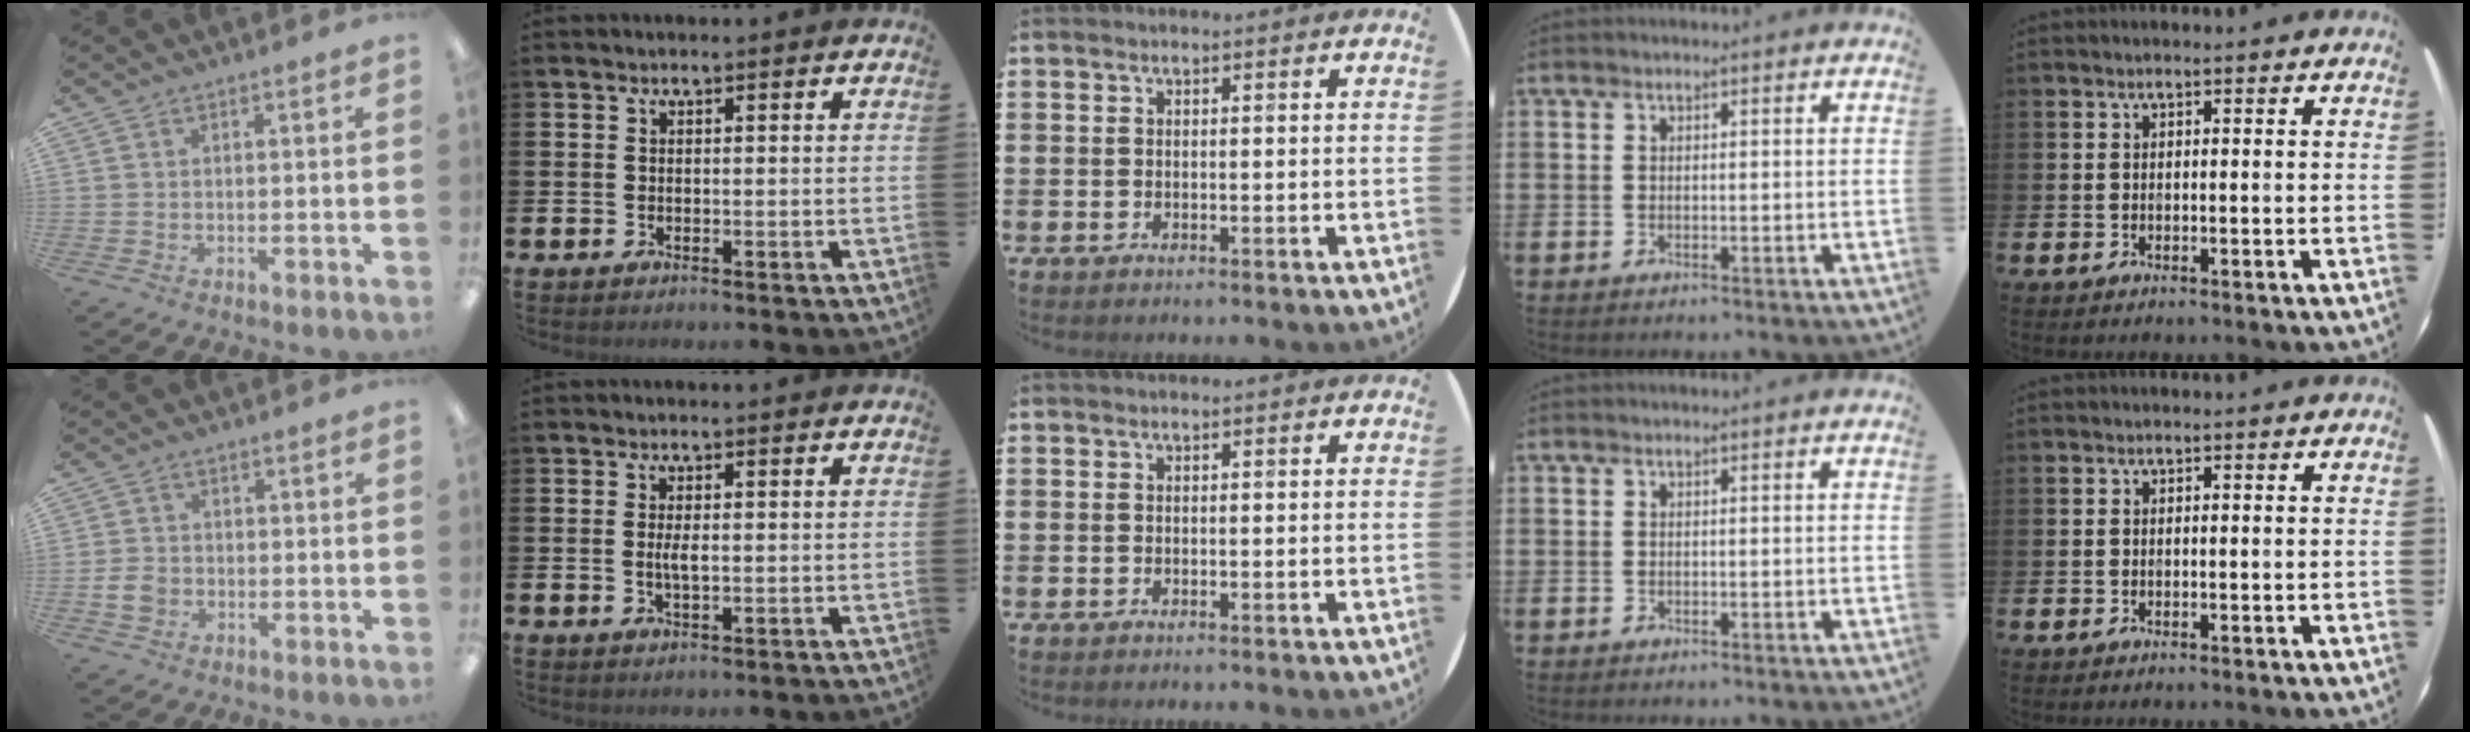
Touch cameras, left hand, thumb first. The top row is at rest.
{"thumb": {"total": 3.7, "force": [-0.9, 3.1, 1.7], "torque": [-0.036, 0.005, -0.018]}, "index": {"total": 2.2, "force": [0.1, 0.8, 2.1], "torque": [-0.033, -0.001, -0.002]}}